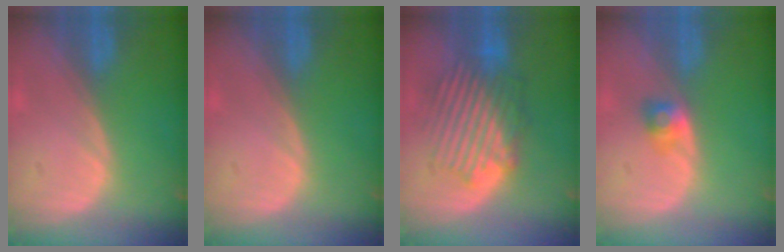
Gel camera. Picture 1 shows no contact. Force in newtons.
{"total": 0.0}
{"total": 9.0, "press": 8.6, "slide": 2.7}
{"total": 2.7, "press": 2.4, "slide": 1.1}